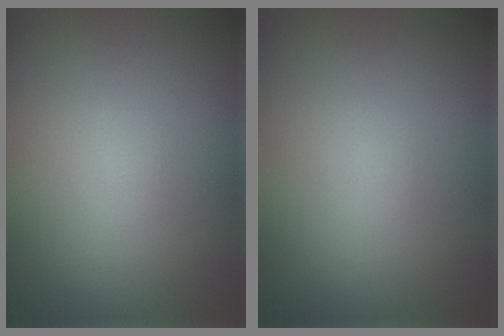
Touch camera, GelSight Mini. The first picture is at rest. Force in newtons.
{"total": 0.0}